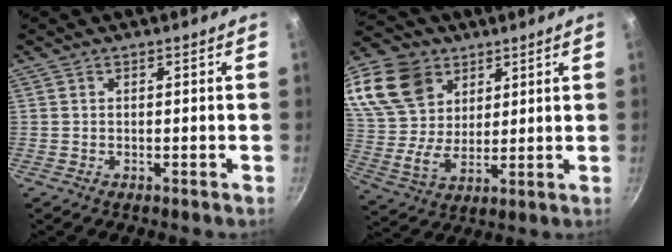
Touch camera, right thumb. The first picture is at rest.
{"total": 19.6, "force": [10.2, 13.6, 9.7], "torque": [-0.196, -0.017, 0.197]}